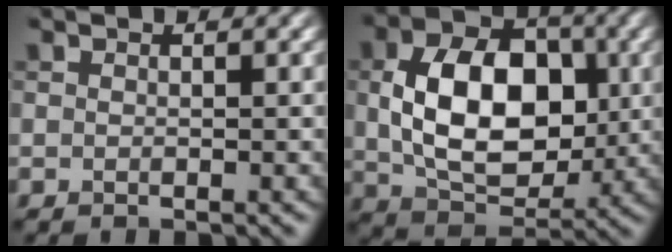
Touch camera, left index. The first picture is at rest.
{"total": 10.0, "force": [0.6, 6.7, 7.4], "torque": [-0.140, -0.001, 0.013]}